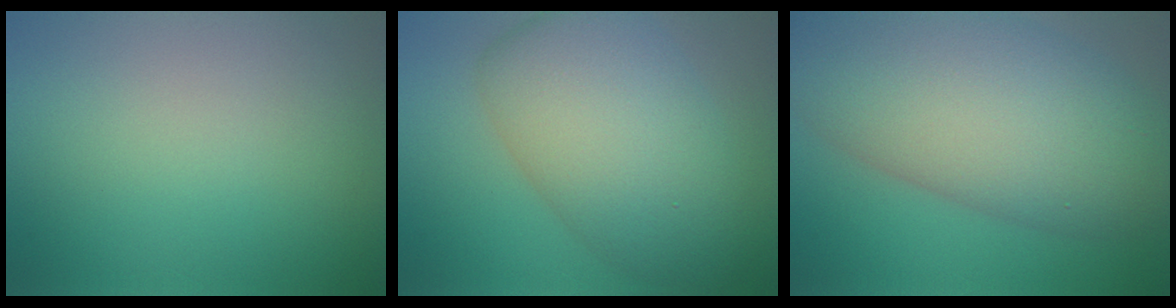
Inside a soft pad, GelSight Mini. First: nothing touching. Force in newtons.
{"total": 9.8, "press": 9.8, "slide": 0.2}
{"total": 13.6, "press": 13.6, "slide": 0.5}